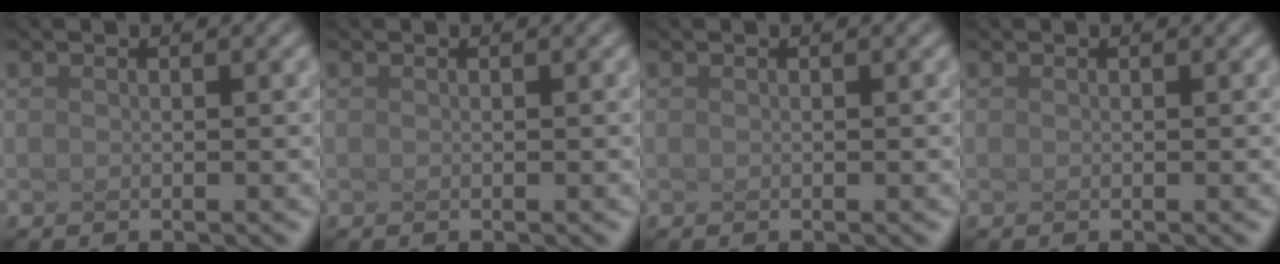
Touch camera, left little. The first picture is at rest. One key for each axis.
{"total": 0.0}
{"total": 0.0}
{"total": 0.0}